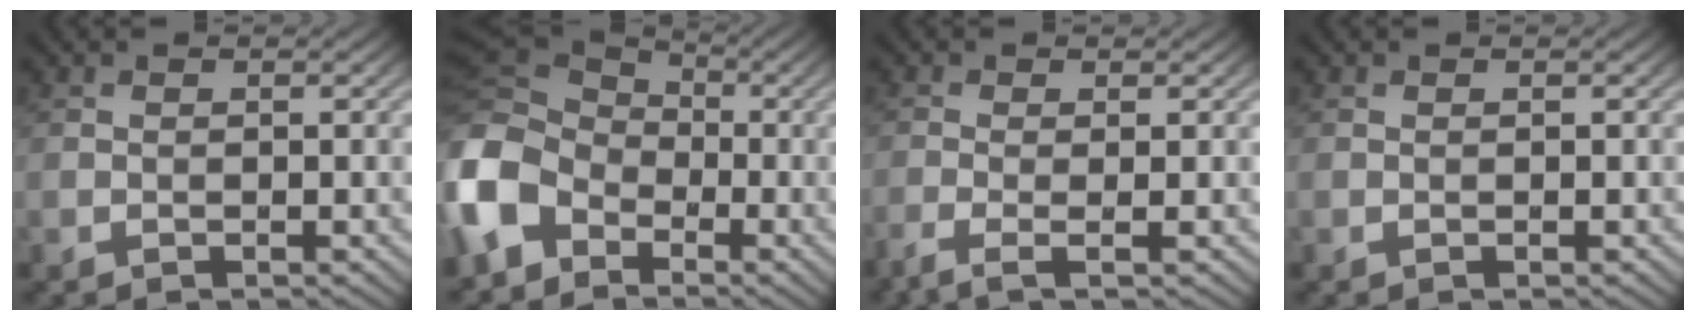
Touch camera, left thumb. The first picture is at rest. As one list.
[{"total": 10.5, "force": [-3.8, 8.0, 5.7], "torque": [-0.180, -0.015, -0.092]}, {"total": 2.3, "force": [-1.3, 0.4, 1.9], "torque": [-0.041, -0.002, -0.038]}, {"total": 0.0}]